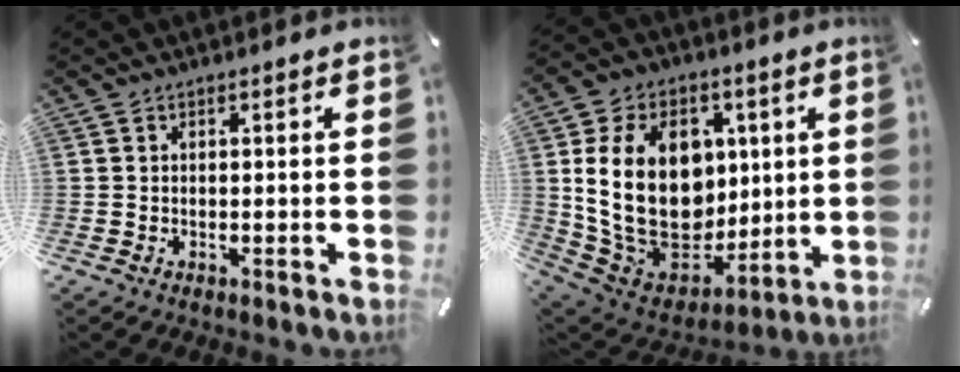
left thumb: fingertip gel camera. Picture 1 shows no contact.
{"total": 24.4, "force": [3.8, 17.6, 16.5], "torque": [-0.322, -0.022, 0.077]}